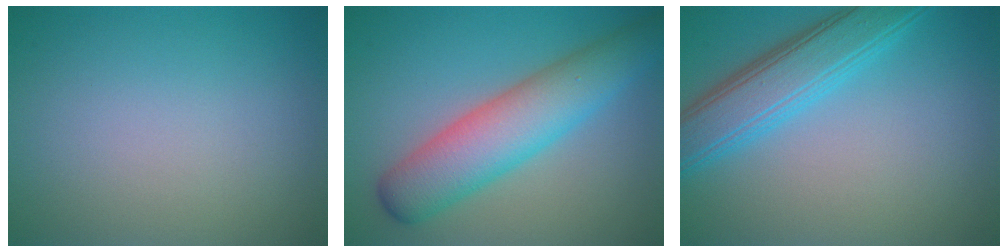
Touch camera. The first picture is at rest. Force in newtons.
{"total": 7.0, "press": 7.0, "slide": 0.2}
{"total": 5.7, "press": 5.7, "slide": 0.3}